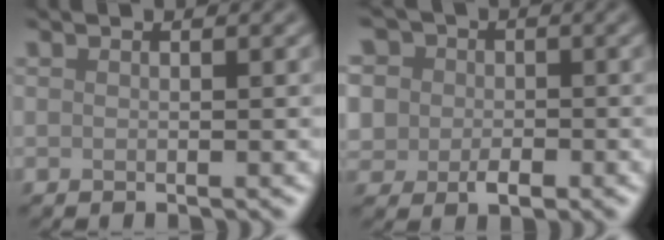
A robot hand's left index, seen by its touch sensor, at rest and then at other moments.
{"total": 6.4, "force": [1.0, 5.5, 3.2], "torque": [-0.046, 0.018, -0.019]}